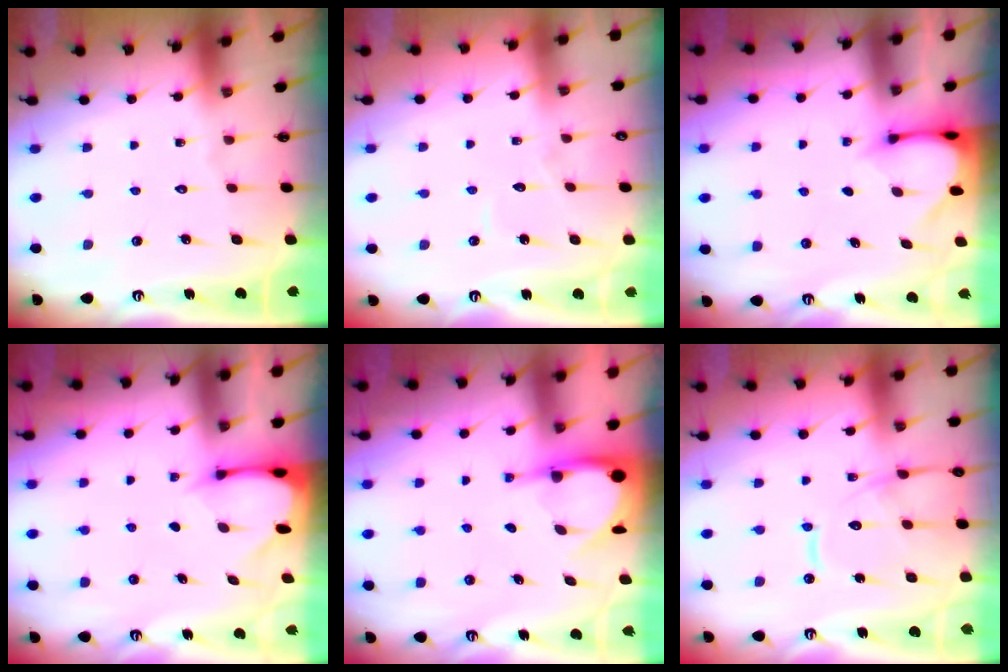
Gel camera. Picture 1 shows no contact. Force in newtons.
{"total": 2.9, "press": 2.9, "slide": 0.3}
{"total": 3.3, "press": 3.3, "slide": 0.3}
{"total": 2.4, "press": 2.4, "slide": 0.3}
{"total": 5.4, "press": 5.4, "slide": 0.6}
{"total": 14.1, "press": 14.0, "slide": 1.3}